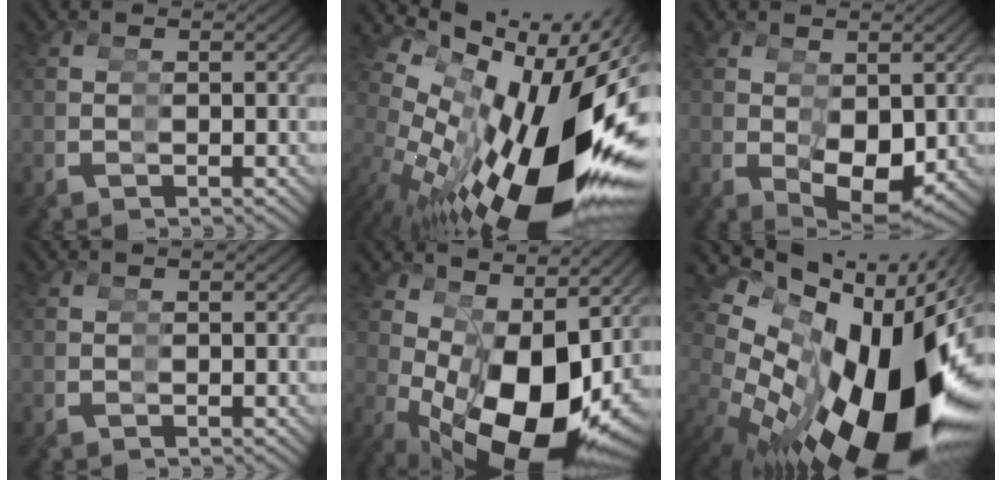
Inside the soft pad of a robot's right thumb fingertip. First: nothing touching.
{"total": 20.6, "force": [-0.7, 11.9, 16.8], "torque": [-0.281, -0.038, 0.012]}
{"total": 5.6, "force": [-0.5, 3.5, 4.4], "torque": [-0.067, -0.025, 0.003]}
{"total": 0.0}
{"total": 15.9, "force": [-1.7, 9.8, 12.3], "torque": [-0.218, -0.058, 0.009]}
{"total": 22.7, "force": [-1.8, 13.4, 18.3], "torque": [-0.293, -0.034, -0.009]}